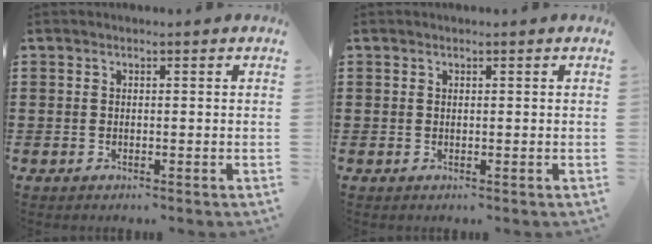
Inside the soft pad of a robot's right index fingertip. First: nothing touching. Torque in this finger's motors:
{"motor_torque": [-0.17, 0.61, -0.03, 0.01]}